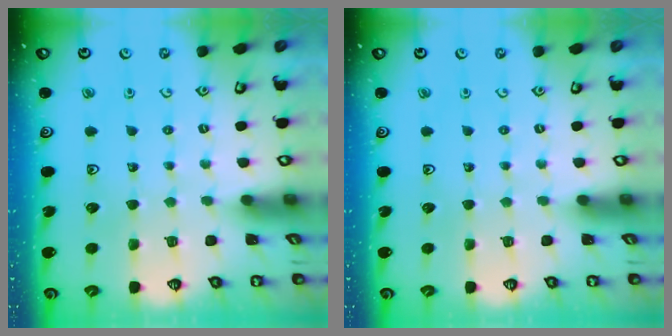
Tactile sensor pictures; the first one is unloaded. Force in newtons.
{"total": 0.0}